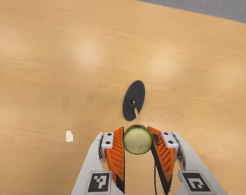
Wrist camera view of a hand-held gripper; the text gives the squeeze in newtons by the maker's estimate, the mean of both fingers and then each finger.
{"total": 8.9, "left": 8.1, "right": 9.8}